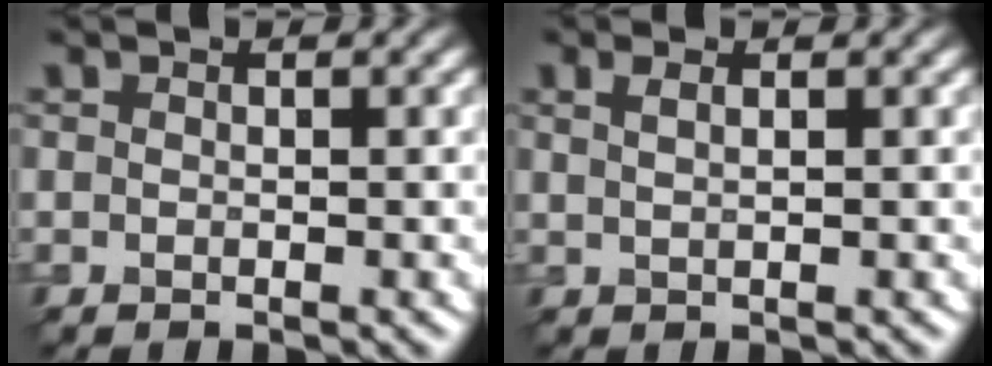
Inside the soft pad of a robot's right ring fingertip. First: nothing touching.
{"total": 1.4, "force": [0.8, 0.6, 1.1], "torque": [-0.014, 0.000, 0.011]}